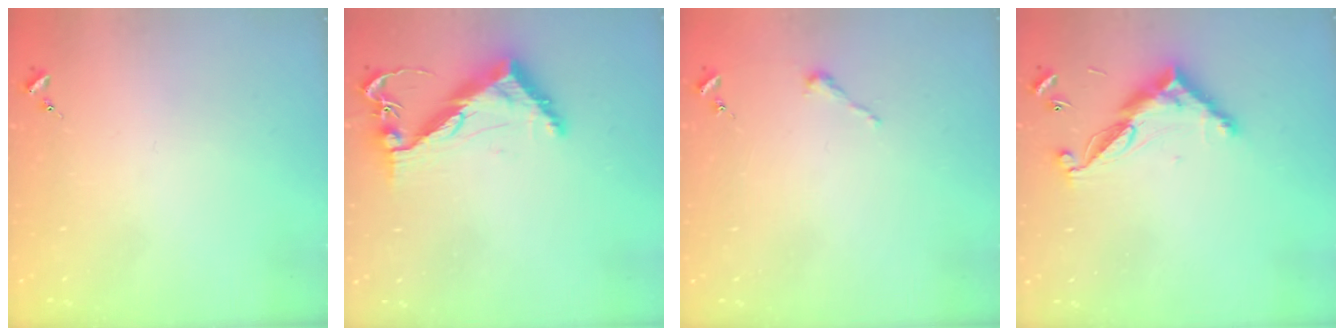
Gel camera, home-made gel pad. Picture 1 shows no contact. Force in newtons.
{"total": 9.7, "press": 9.6, "slide": 1.4}
{"total": 2.5, "press": 2.5, "slide": 0.2}
{"total": 12.2, "press": 12.1, "slide": 0.3}